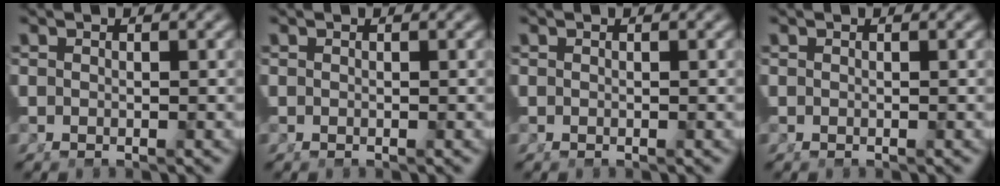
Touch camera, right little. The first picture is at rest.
{"total": 0.0}
{"total": 0.0}
{"total": 0.0}